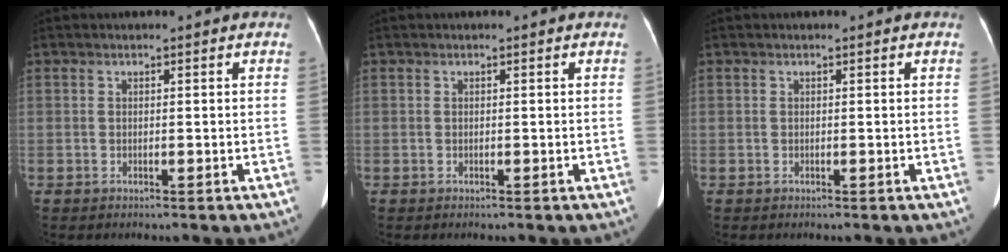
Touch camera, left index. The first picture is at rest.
{"total": 0.0}
{"total": 0.0}